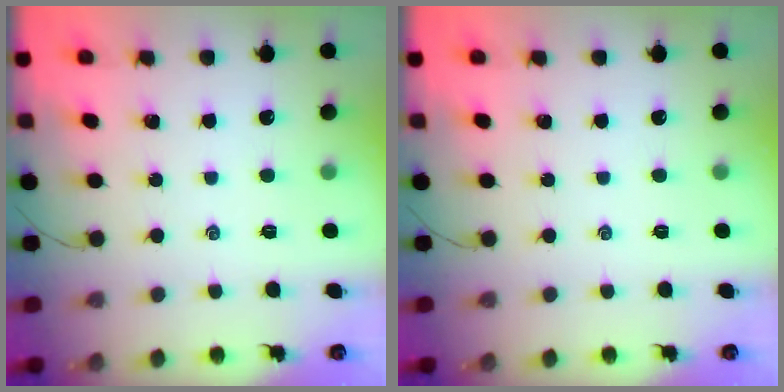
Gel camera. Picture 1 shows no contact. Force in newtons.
{"total": 0.0}